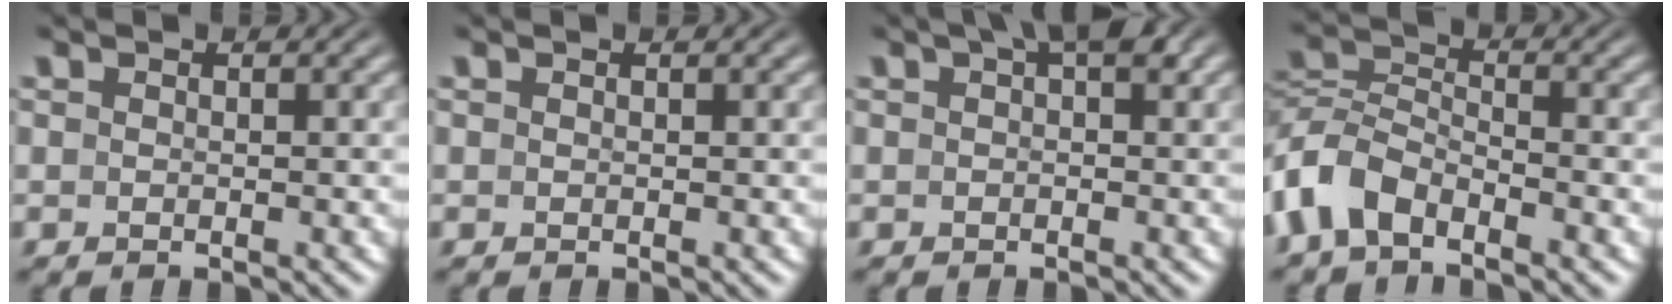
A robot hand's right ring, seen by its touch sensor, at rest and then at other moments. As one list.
[{"total": 0.0}, {"total": 2.8, "force": [1.5, 0.6, 2.3], "torque": [-0.032, 0.006, 0.023]}, {"total": 5.6, "force": [-2.9, 4.1, 2.4], "torque": [-0.071, -0.017, -0.049]}]